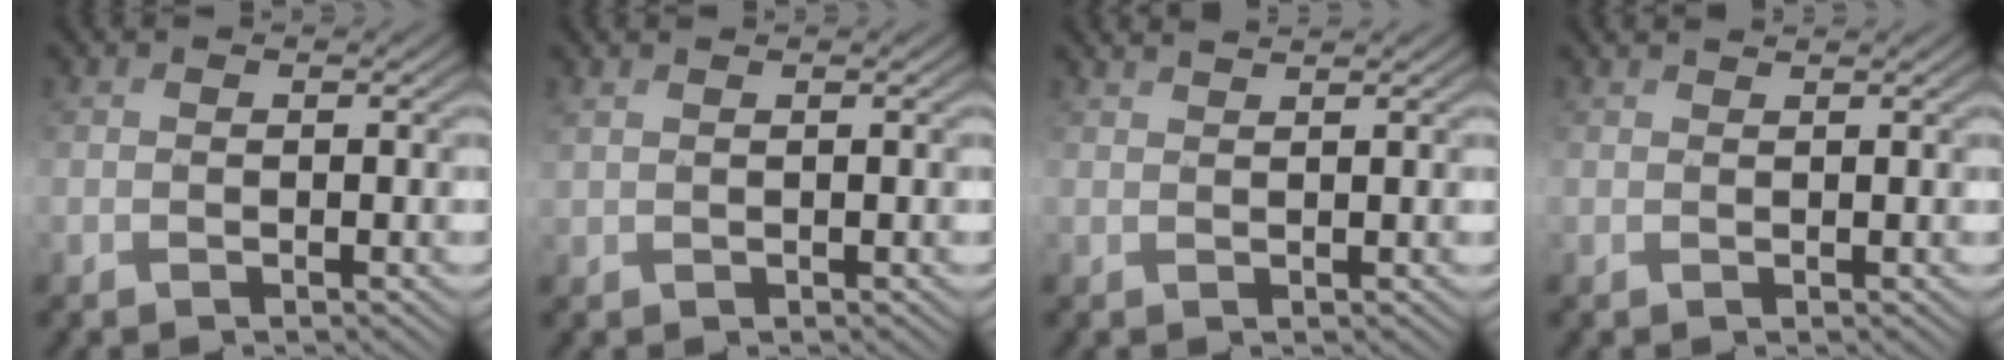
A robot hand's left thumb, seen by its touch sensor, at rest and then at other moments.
{"total": 1.1, "force": [0.9, 0.2, 0.6], "torque": [-0.020, 0.001, 0.019]}
{"total": 1.4, "force": [1.2, 0.2, 0.7], "torque": [-0.013, 0.003, 0.016]}
{"total": 0.9, "force": [0.9, 0.0, 0.2], "torque": [-0.009, -0.002, 0.013]}